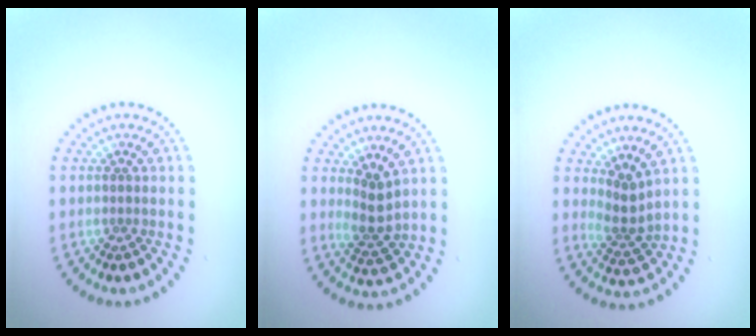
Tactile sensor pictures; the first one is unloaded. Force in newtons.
{"total": 2.3, "press": 1.9, "slide": 1.2}
{"total": 2.5, "press": 1.8, "slide": 1.7}